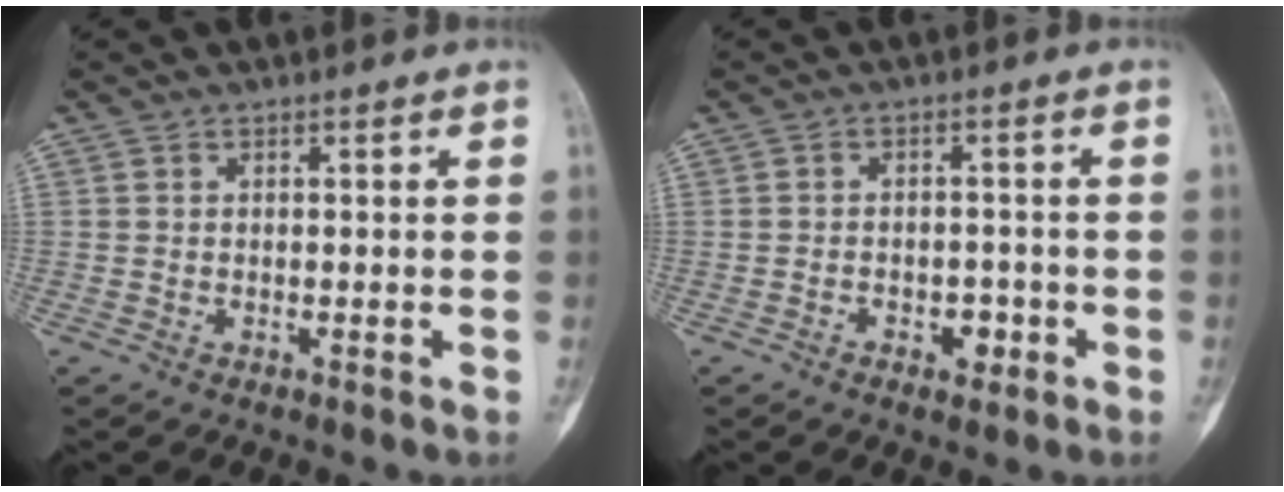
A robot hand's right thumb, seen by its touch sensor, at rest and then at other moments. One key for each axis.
{"total": 3.5, "fx": -1.6, "fy": 2.2, "fz": 2.1, "tx": -0.018, "ty": 0.016, "tz": -0.020}